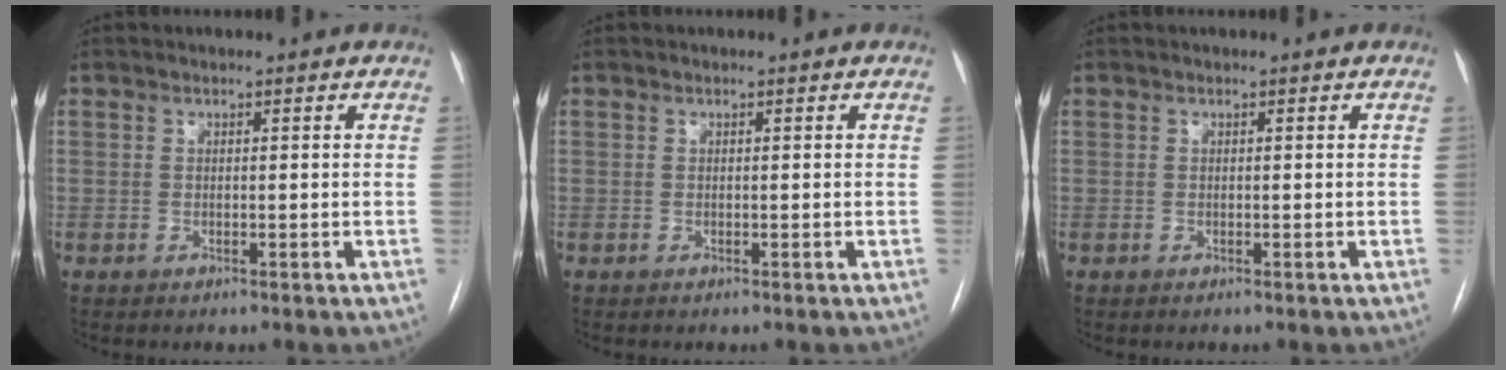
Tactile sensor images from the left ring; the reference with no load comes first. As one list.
[{"total": 0.0}, {"total": 0.0}]